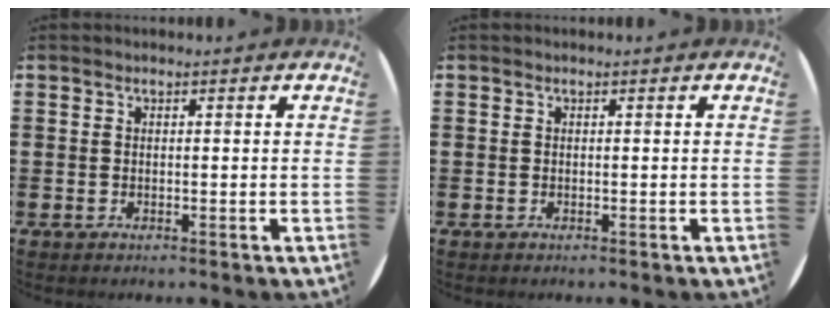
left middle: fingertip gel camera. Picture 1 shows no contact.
{"total": 0.0}